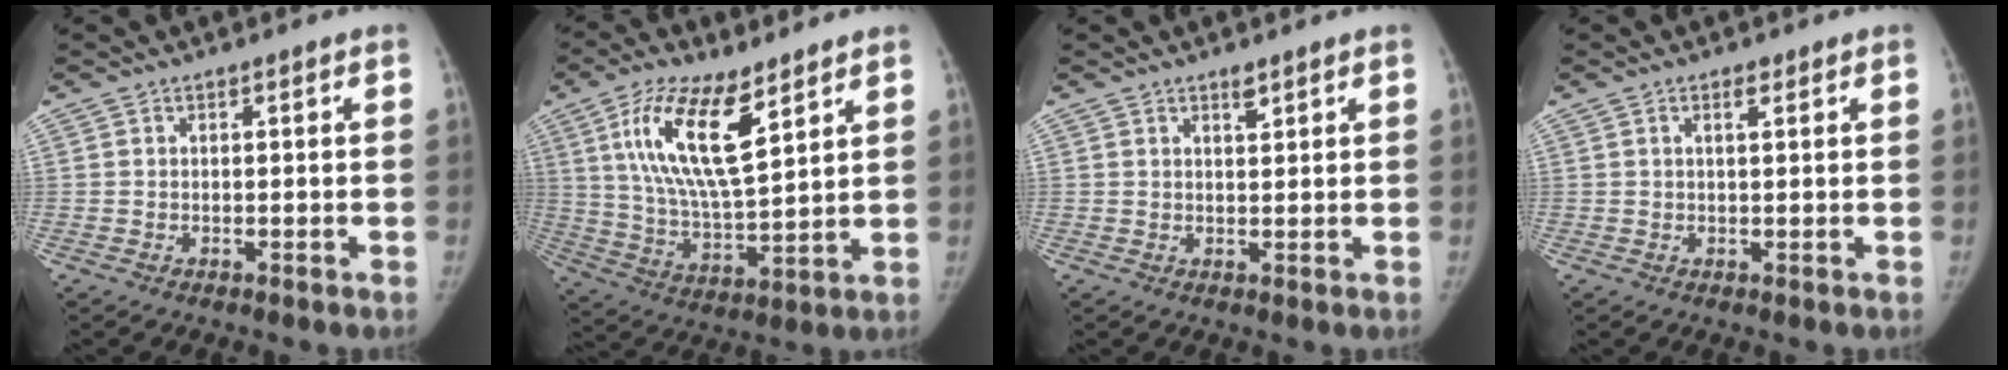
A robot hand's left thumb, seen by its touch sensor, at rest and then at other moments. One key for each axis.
{"total": 16.3, "fx": 7.9, "fy": 5.7, "fz": 13.0, "tx": -0.236, "ty": -0.034, "tz": 0.152}
{"total": 1.8, "fx": 1.3, "fy": 0.6, "fz": 1.0, "tx": -0.010, "ty": -0.009, "tz": 0.022}
{"total": 1.6, "fx": 0.8, "fy": 0.5, "fz": 1.2, "tx": -0.018, "ty": -0.002, "tz": 0.013}